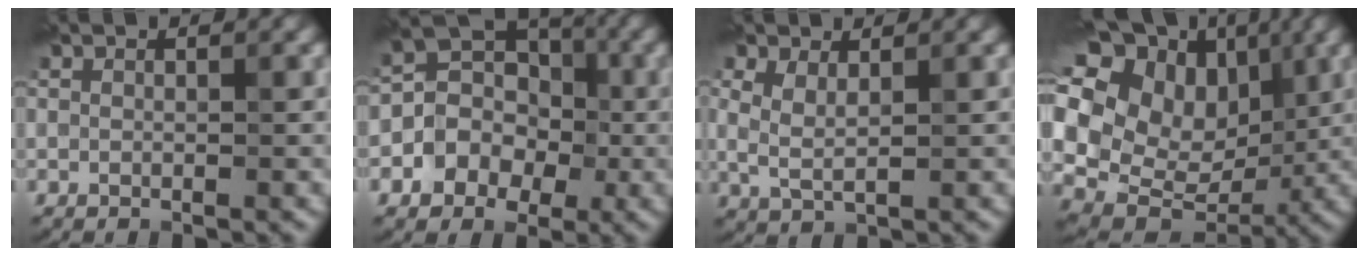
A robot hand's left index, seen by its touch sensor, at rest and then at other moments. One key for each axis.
{"total": 5.2, "fx": -1.4, "fy": 4.4, "fz": 2.5, "tx": -0.031, "ty": 0.007, "tz": -0.038}
{"total": 2.6, "fx": 1.1, "fy": 1.2, "fz": 2.0, "tx": -0.051, "ty": 0.006, "tz": 0.024}
{"total": 13.5, "fx": 4.6, "fy": 10.0, "fz": 7.9, "tx": -0.177, "ty": 0.039, "tz": 0.088}